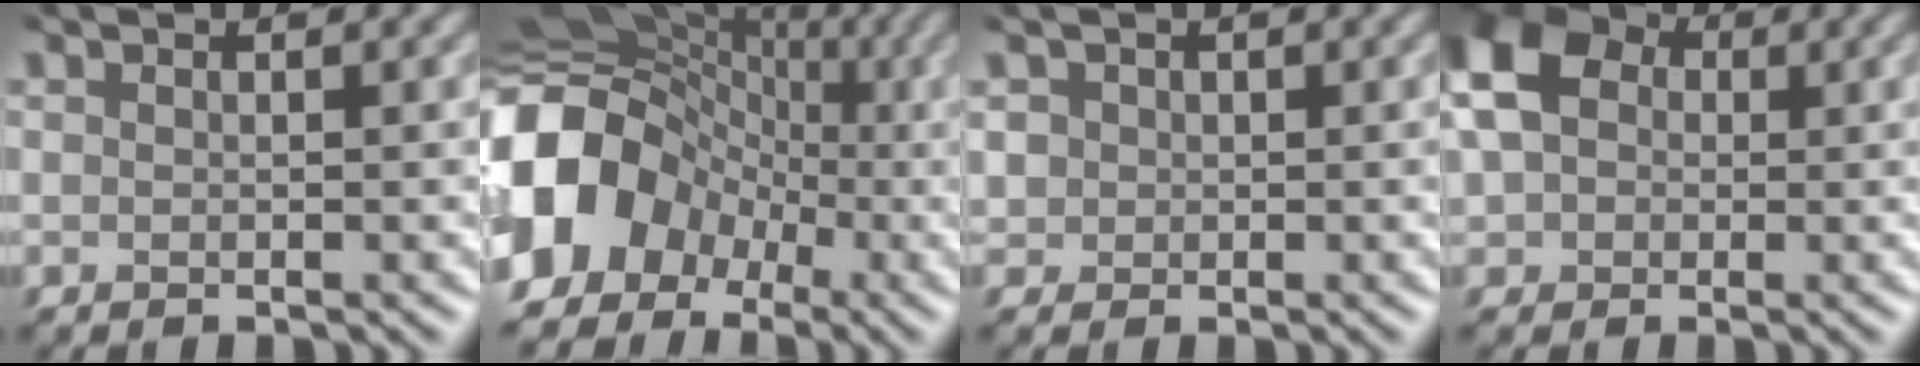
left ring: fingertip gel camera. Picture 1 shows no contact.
{"total": 13.4, "force": [-4.4, 11.2, 5.9], "torque": [-0.141, -0.002, -0.099]}
{"total": 0.8, "force": [0.3, 0.7, -0.2], "torque": [-0.009, 0.004, 0.019]}
{"total": 8.0, "force": [1.7, 6.2, 4.8], "torque": [-0.124, 0.021, 0.035]}